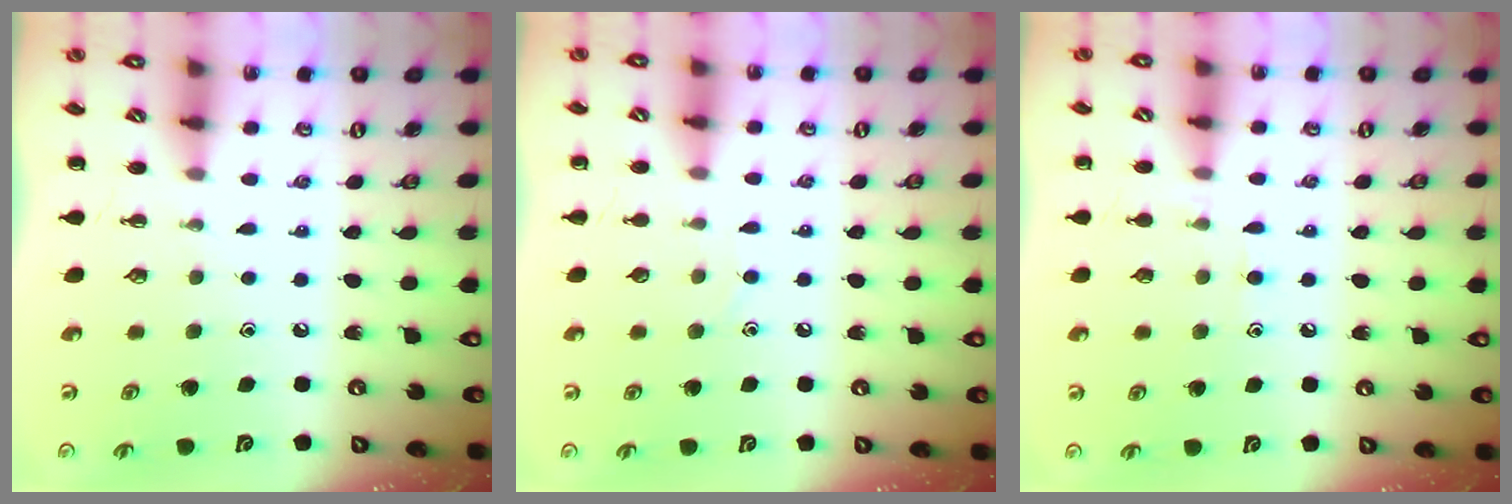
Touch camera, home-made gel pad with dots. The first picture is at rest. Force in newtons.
{"total": 2.3, "press": 2.2, "slide": 0.9}
{"total": 7.4, "press": 7.2, "slide": 1.7}